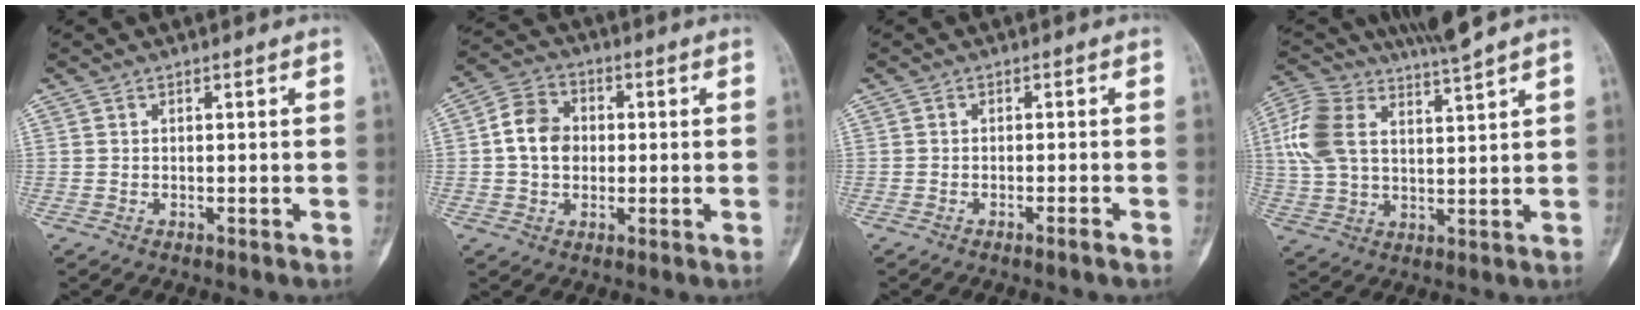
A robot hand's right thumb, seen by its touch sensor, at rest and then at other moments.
{"total": 8.0, "force": [0.2, 6.4, 4.9], "torque": [-0.071, 0.017, -0.004]}
{"total": 1.4, "force": [-1.0, -0.2, 1.0], "torque": [-0.018, 0.001, -0.021]}
{"total": 10.5, "force": [6.0, 3.2, 8.0], "torque": [-0.180, -0.006, 0.125]}